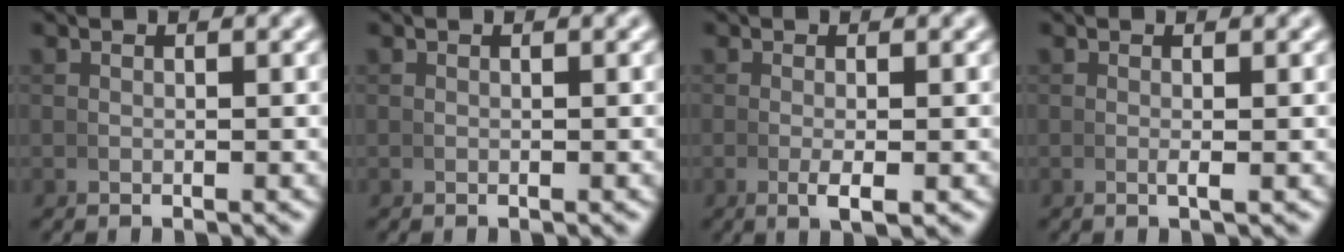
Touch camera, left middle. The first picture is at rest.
{"total": 0.0}
{"total": 2.2, "force": [-0.7, 0.6, 2.0], "torque": [-0.041, -0.006, -0.009]}
{"total": 0.8, "force": [-0.1, 0.1, 0.8], "torque": [-0.017, -0.001, -0.002]}